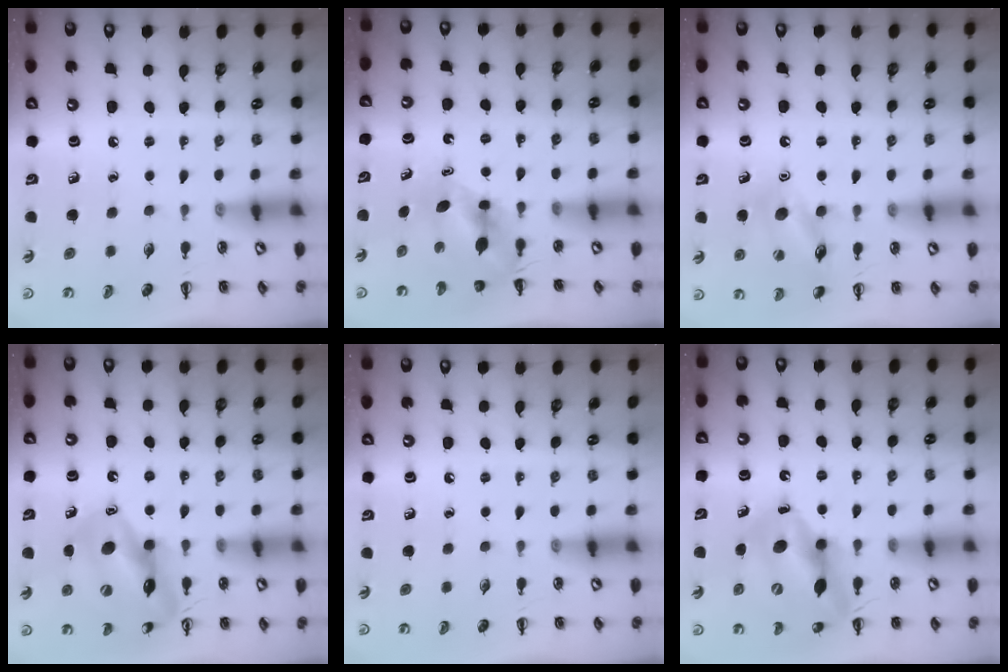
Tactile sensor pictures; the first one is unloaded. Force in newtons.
{"total": 5.6, "press": 5.6, "slide": 0.3}
{"total": 12.6, "press": 12.5, "slide": 1.8}
{"total": 15.2, "press": 15.0, "slide": 2.5}
{"total": 0.0}
{"total": 13.9, "press": 13.5, "slide": 3.6}